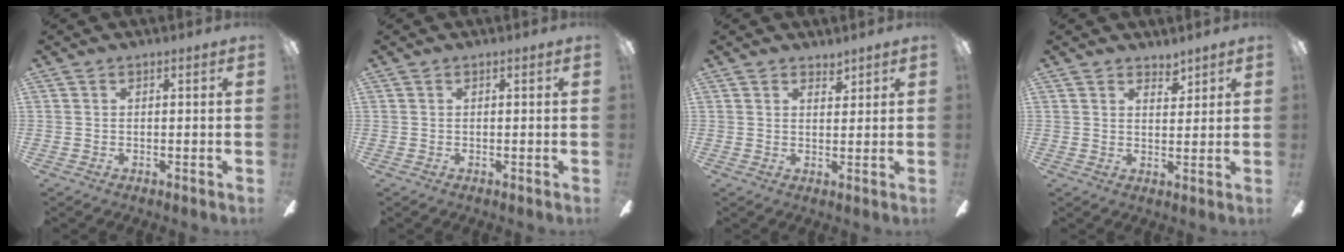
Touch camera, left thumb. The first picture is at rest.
{"total": 0.0}
{"total": 2.8, "force": [2.4, 1.2, 0.5], "torque": [0.002, -0.014, 0.043]}
{"total": 3.6, "force": [3.2, 1.5, 0.5], "torque": [0.007, -0.021, 0.055]}